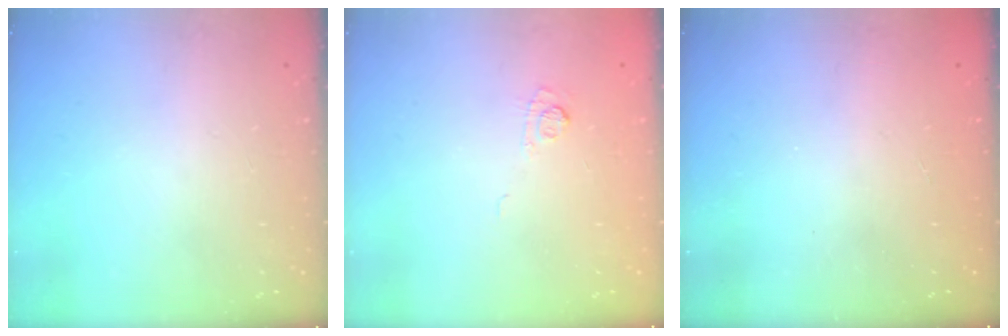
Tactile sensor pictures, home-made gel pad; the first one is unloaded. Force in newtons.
{"total": 4.6, "press": 4.4, "slide": 1.1}
{"total": 2.5, "press": 2.4, "slide": 0.8}